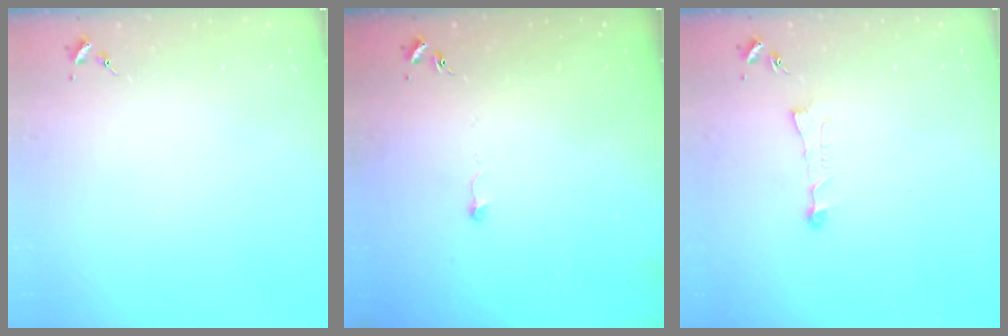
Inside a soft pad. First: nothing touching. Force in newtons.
{"total": 4.8, "press": 4.8, "slide": 0.4}
{"total": 6.5, "press": 6.5, "slide": 0.4}